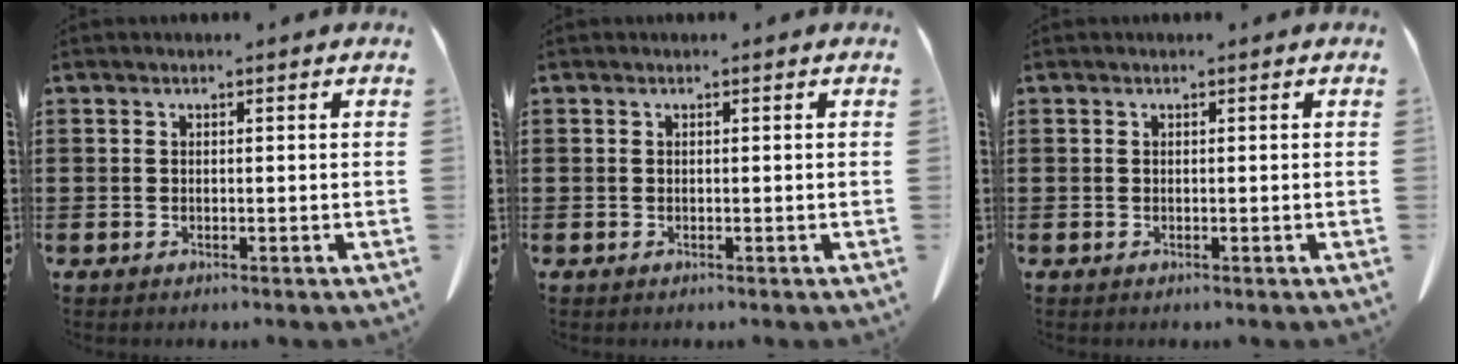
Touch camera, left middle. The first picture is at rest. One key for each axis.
{"total": 0.0}
{"total": 0.0}